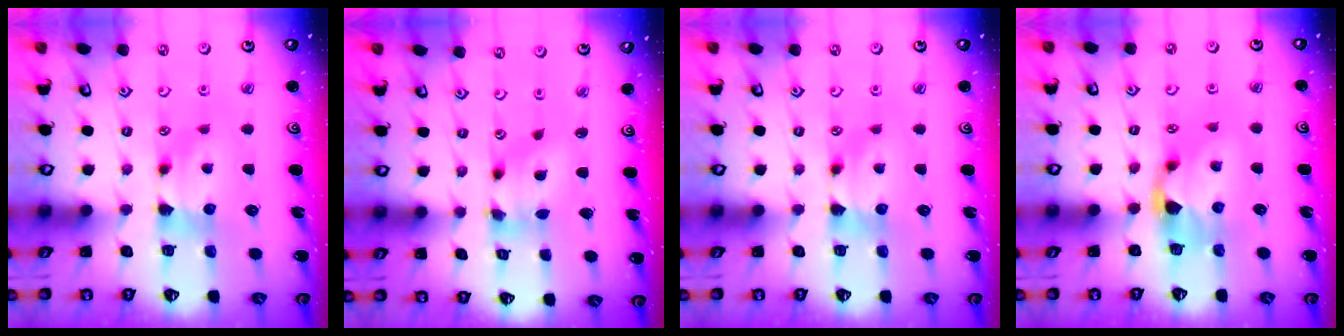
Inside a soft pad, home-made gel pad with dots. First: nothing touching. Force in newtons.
{"total": 4.2, "press": 4.0, "slide": 1.5}
{"total": 0.0}
{"total": 2.2, "press": 1.9, "slide": 1.2}